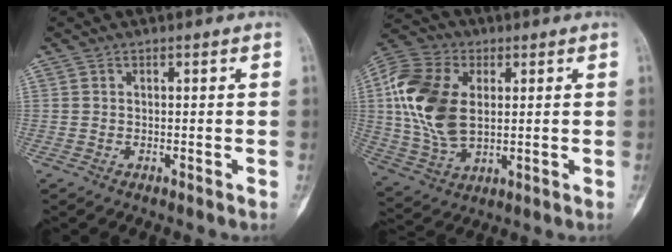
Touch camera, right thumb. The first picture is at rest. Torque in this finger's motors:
{"motor_torque": [1.77, 2.10, 1.76, 0.26, 0.59]}